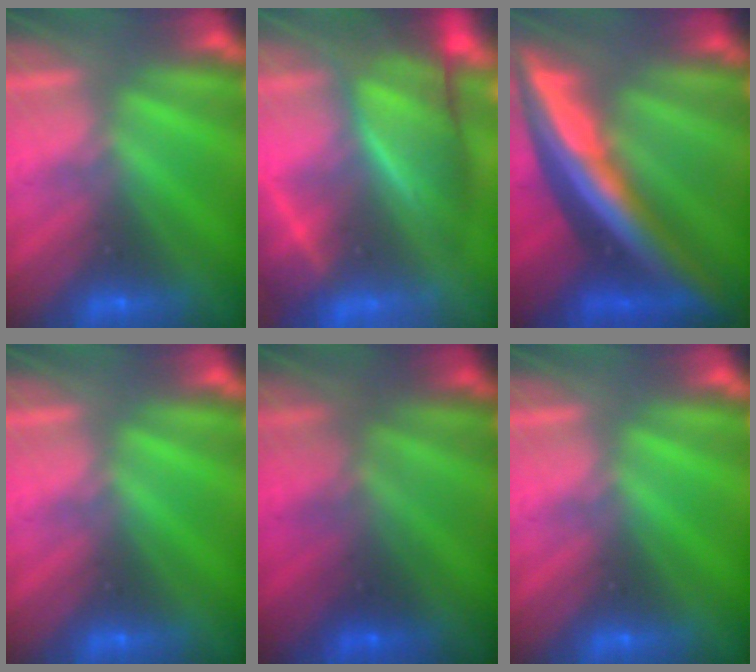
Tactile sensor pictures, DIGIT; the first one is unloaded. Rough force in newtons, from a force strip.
{"total": 7.4}
{"total": 8.2}
{"total": 0.0}
{"total": 1.9}
{"total": 0.0}